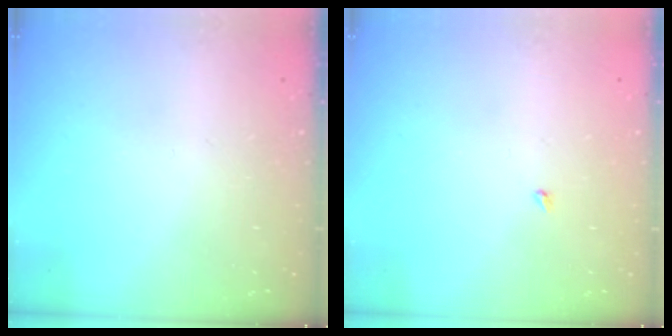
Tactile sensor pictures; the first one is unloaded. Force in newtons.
{"total": 1.9, "press": 1.9, "slide": 0.3}